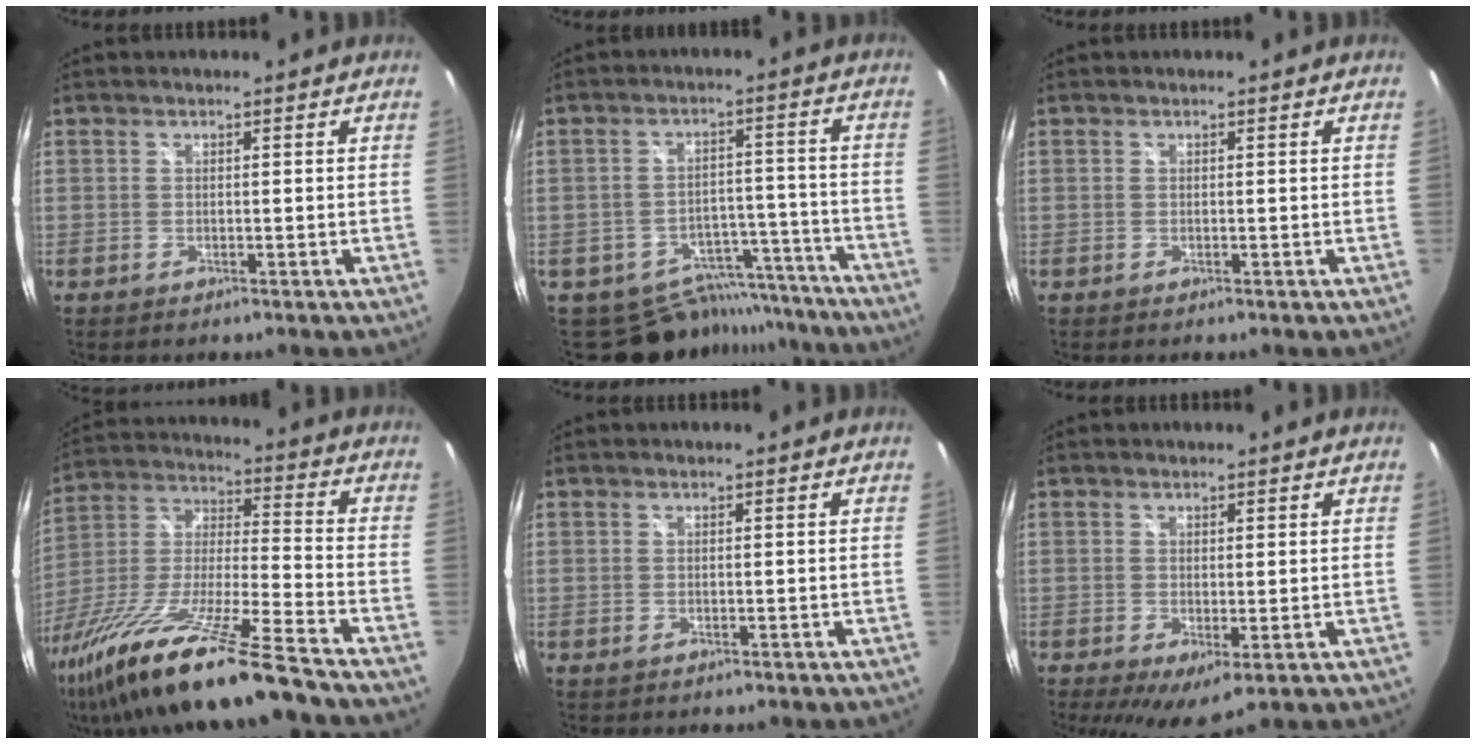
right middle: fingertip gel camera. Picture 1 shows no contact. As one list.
[{"total": 11.9, "force": [-10.4, 5.4, 1.8], "torque": [-0.029, 0.033, -0.131]}, {"total": 0.0}, {"total": 25.6, "force": [-18.9, 0.8, 17.2], "torque": [-0.318, -0.050, -0.338]}, {"total": 0.0}, {"total": 5.5, "force": [-0.6, 2.0, 5.1], "torque": [-0.087, -0.019, -0.005]}]